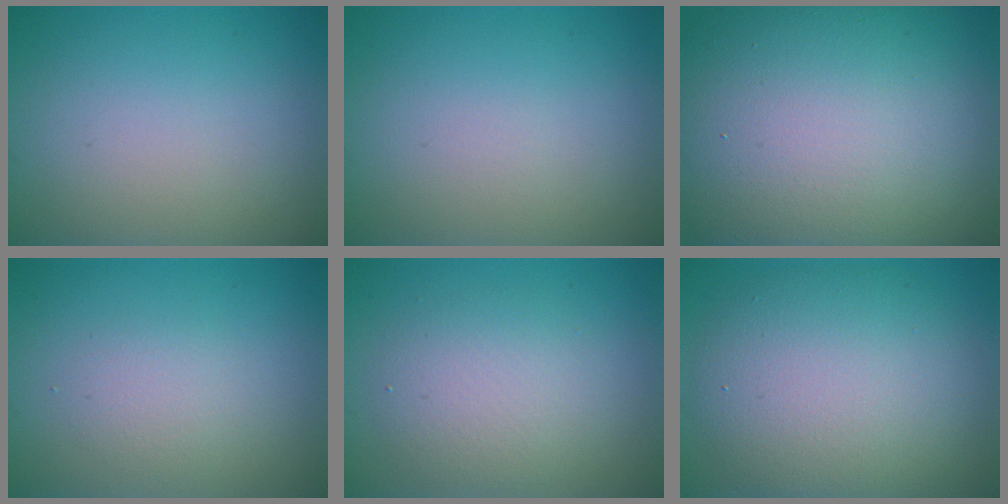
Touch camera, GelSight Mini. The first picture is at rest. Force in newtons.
{"total": 0.0}
{"total": 19.1, "press": 19.1, "slide": 0.9}
{"total": 1.7, "press": 1.7, "slide": 0.1}
{"total": 3.5, "press": 3.5, "slide": 0.2}
{"total": 8.8, "press": 8.8, "slide": 0.8}